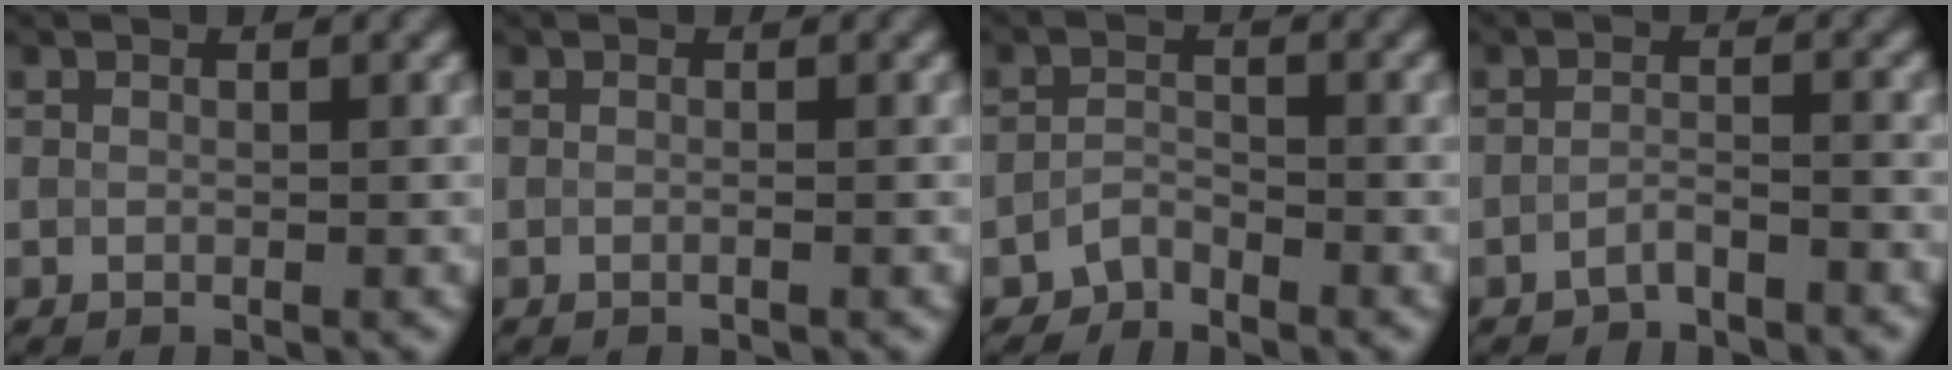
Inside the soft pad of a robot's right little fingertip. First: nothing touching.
{"total": 0.8, "force": [-0.2, 0.5, 0.6], "torque": [0.008, -0.002, -0.020]}
{"total": 2.1, "force": [-1.9, 0.0, -0.8], "torque": [0.009, 0.006, -0.034]}
{"total": 2.1, "force": [-2.0, -0.3, -0.5], "torque": [0.003, 0.005, -0.036]}